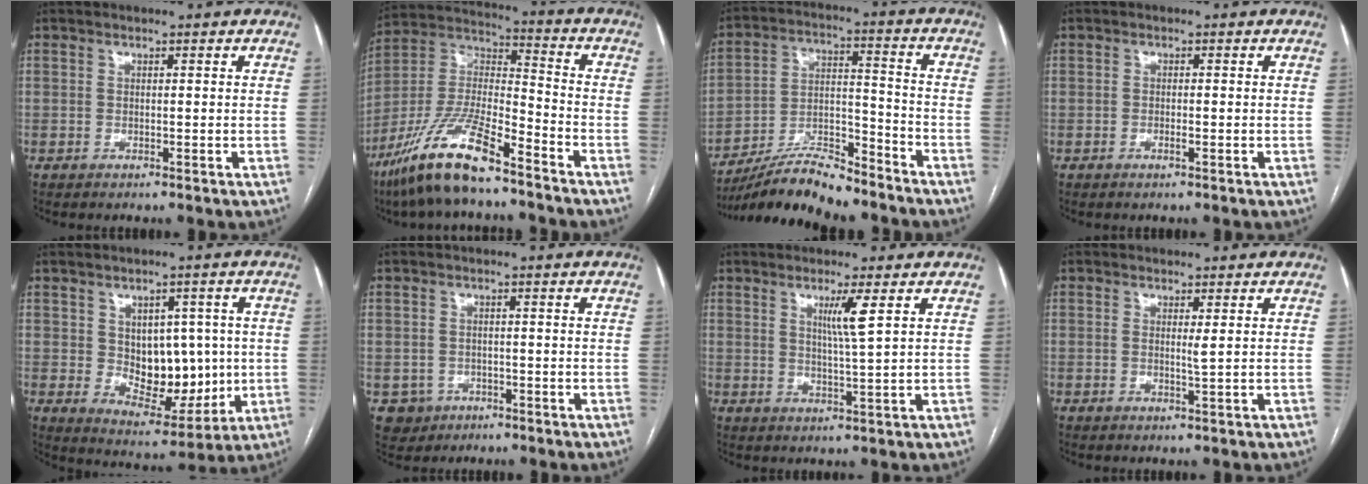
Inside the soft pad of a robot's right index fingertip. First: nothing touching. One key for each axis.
{"total": 15.6, "fx": -11.1, "fy": 2.7, "fz": 10.6, "tx": -0.221, "ty": -0.005, "tz": -0.205}
{"total": 13.5, "fx": -12.1, "fy": 2.0, "fz": 5.7, "tx": -0.097, "ty": 0.011, "tz": -0.215}
{"total": 1.0, "fx": -0.4, "fy": 0.1, "fz": 0.9, "tx": -0.019, "ty": 0.000, "tz": -0.007}
{"total": 10.6, "fx": 0.5, "fy": 6.7, "fz": 8.3, "tx": -0.113, "ty": 0.004, "tz": 0.026}
{"total": 3.9, "fx": -1.6, "fy": 3.6, "fz": 0.2, "tx": 0.001, "ty": 0.009, "tz": -0.021}
{"total": 4.1, "fx": 1.7, "fy": -0.8, "fz": 3.7, "tx": -0.069, "ty": -0.009, "tz": 0.032}
{"total": 1.1, "fx": 0.3, "fy": -0.2, "fz": 1.1, "tx": -0.021, "ty": -0.003, "tz": 0.005}